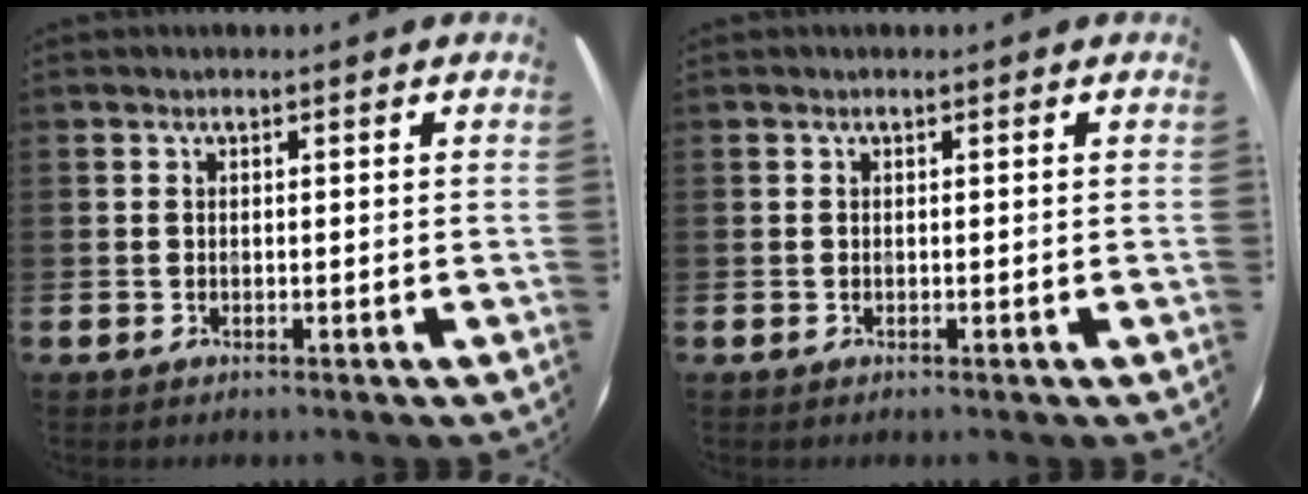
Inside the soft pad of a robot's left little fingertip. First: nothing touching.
{"total": 0.0}